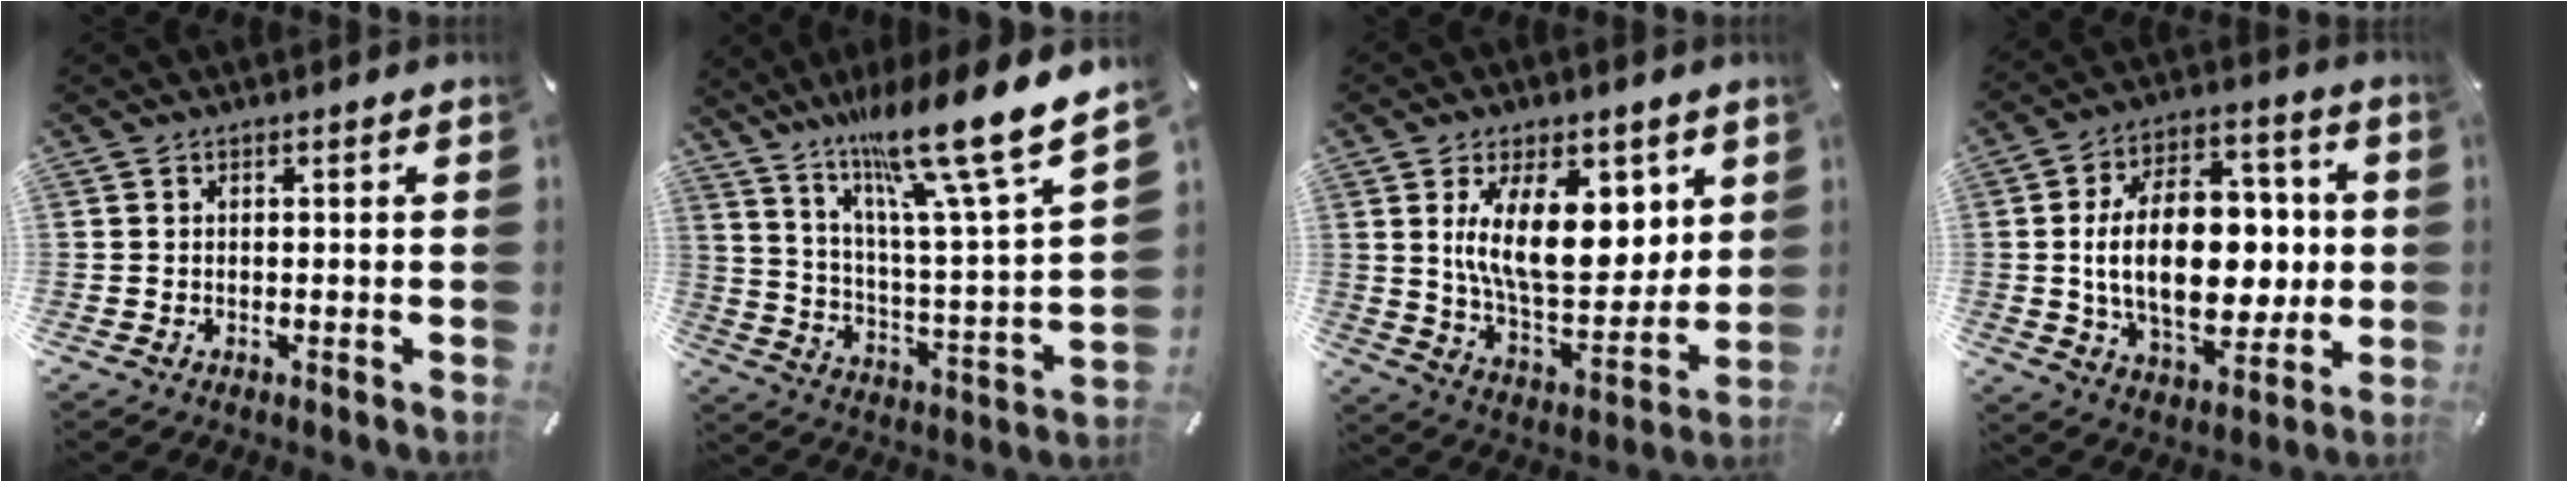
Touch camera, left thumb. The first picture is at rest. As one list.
[{"total": 19.0, "force": [16.1, 1.1, 10.1], "torque": [-0.185, -0.127, 0.260]}, {"total": 17.9, "force": [6.7, 9.4, 13.7], "torque": [-0.235, -0.028, 0.110]}, {"total": 22.2, "force": [0.1, 13.9, 17.3], "torque": [-0.304, -0.002, 0.001]}]